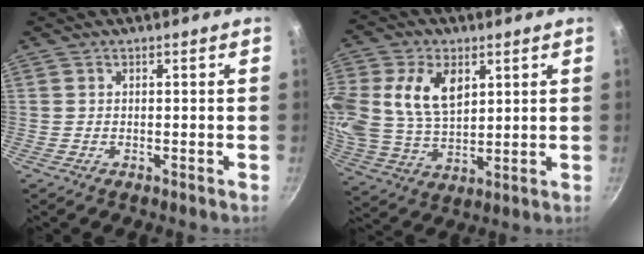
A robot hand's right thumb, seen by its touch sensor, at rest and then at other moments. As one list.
[{"total": 16.4, "force": [5.0, 10.9, 11.2], "torque": [-0.222, -0.010, 0.099]}]